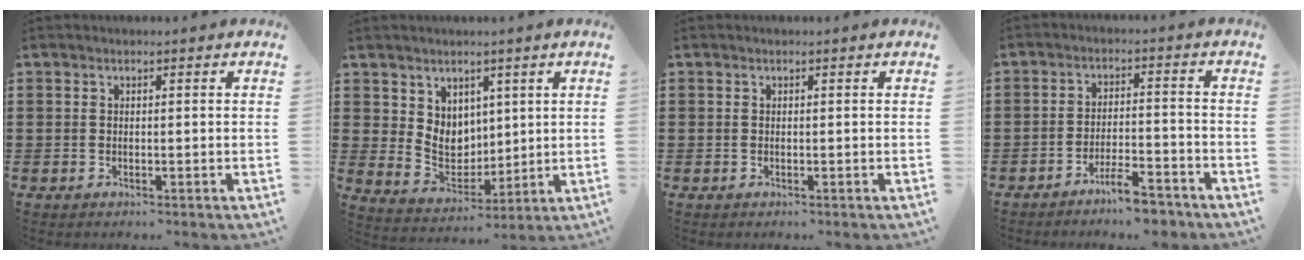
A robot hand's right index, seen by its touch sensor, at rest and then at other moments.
{"total": 5.9, "force": [3.0, 4.9, 1.3], "torque": [-0.043, -0.007, 0.059]}
{"total": 0.0}
{"total": 5.6, "force": [-5.0, 0.5, 2.5], "torque": [-0.047, 0.000, -0.095]}